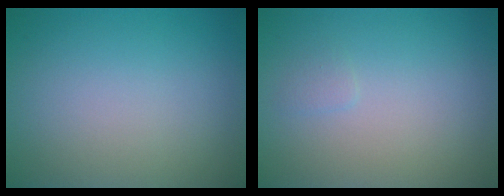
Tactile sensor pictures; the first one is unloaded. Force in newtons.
{"total": 0.6, "press": 0.6, "slide": 0.1}